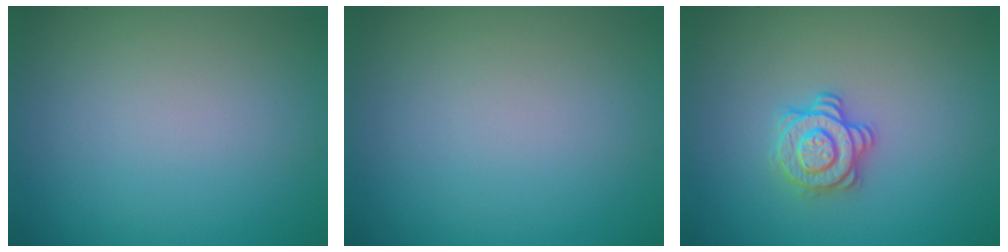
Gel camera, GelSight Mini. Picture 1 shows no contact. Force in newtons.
{"total": 0.0}
{"total": 2.9, "press": 2.6, "slide": 1.2}